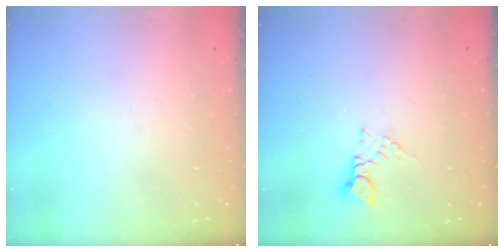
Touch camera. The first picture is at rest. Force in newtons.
{"total": 3.0, "press": 3.0, "slide": 0.4}